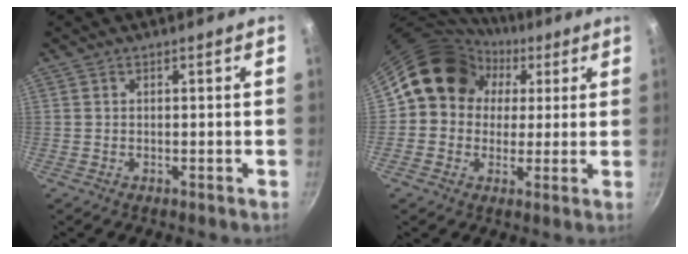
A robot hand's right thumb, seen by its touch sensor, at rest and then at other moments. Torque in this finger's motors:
{"motor_torque": [1.53, 2.55, 0.64, -0.60, 0.06]}